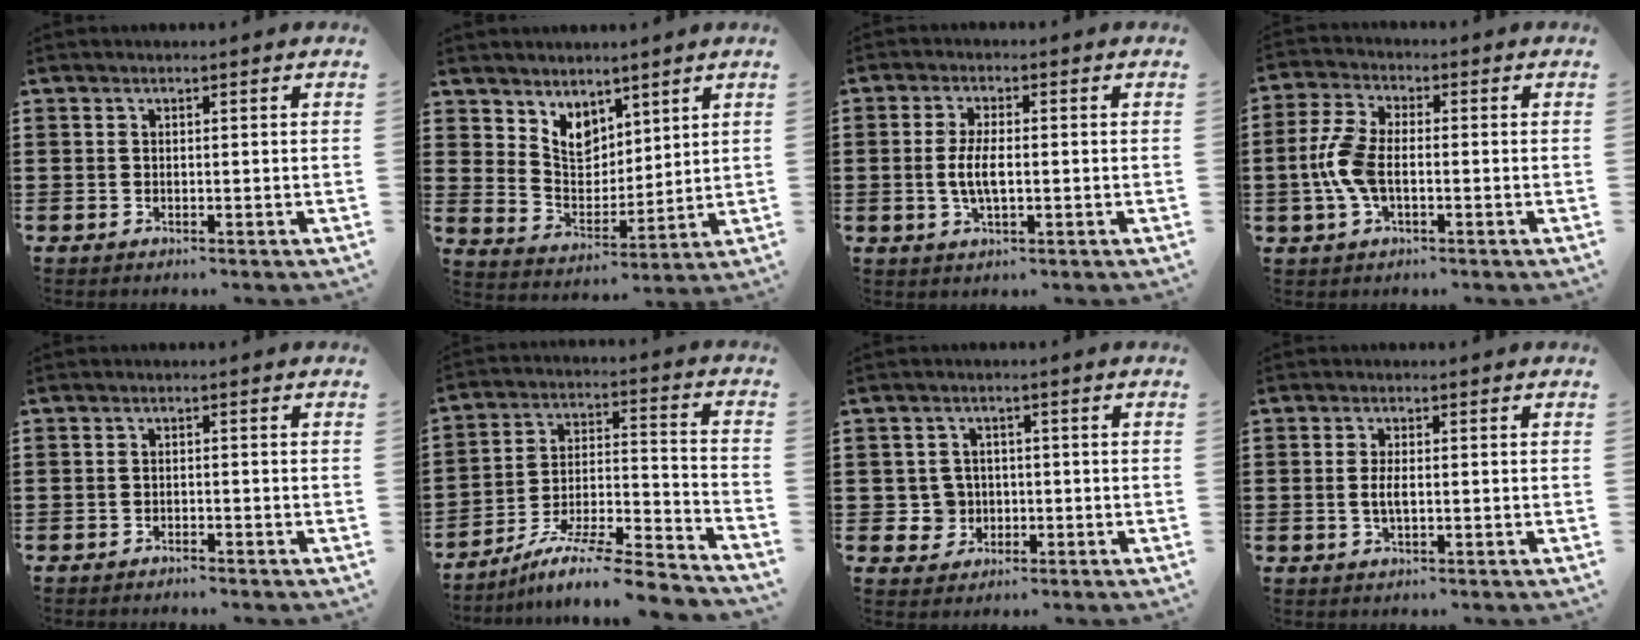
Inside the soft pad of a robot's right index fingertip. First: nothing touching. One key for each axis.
{"total": 6.0, "fx": 4.3, "fy": 3.8, "fz": 1.7, "tx": -0.050, "ty": -0.013, "tz": 0.080}
{"total": 4.7, "fx": -0.6, "fy": 1.5, "fz": 4.4, "tx": -0.100, "ty": -0.006, "tz": -0.018}
{"total": 6.9, "fx": -1.0, "fy": 3.5, "fz": 5.8, "tx": -0.147, "ty": -0.008, "tz": -0.025}
{"total": 1.1, "fx": -1.1, "fy": 0.0, "fz": 0.1, "tx": -0.005, "ty": 0.001, "tz": -0.023}
{"total": 9.9, "fx": -8.4, "fy": 0.8, "fz": 5.2, "tx": -0.082, "ty": 0.012, "tz": -0.165}
{"total": 3.7, "fx": -0.7, "fy": 3.6, "fz": 0.7, "tx": -0.029, "ty": 0.008, "tz": -0.015}
{"total": 2.4, "fx": -0.3, "fy": 0.7, "fz": 2.3, "tx": -0.051, "ty": -0.006, "tz": -0.007}